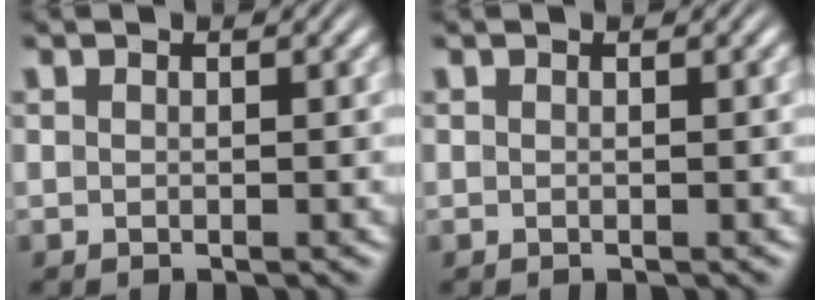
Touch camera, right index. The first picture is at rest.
{"total": 0.0}